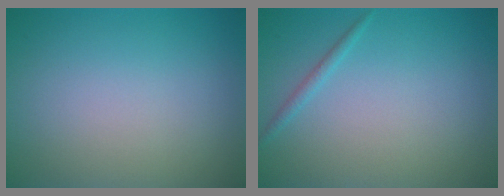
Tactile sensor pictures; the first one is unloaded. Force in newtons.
{"total": 0.9, "press": 0.9, "slide": 0.1}